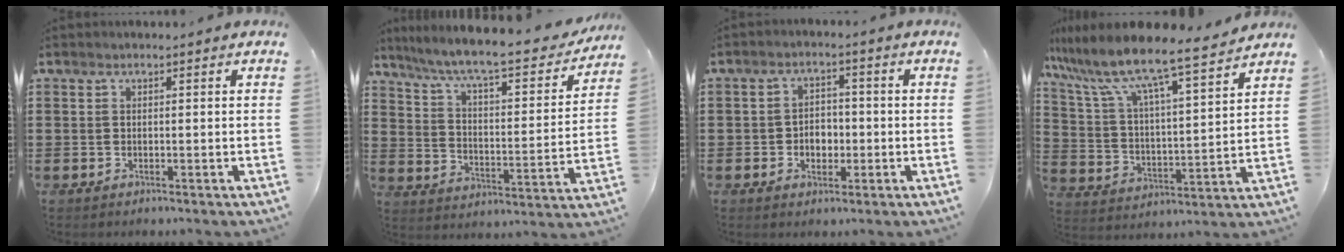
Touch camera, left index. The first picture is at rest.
{"total": 8.4, "force": [7.0, 0.6, 4.5], "torque": [-0.114, -0.048, 0.116]}
{"total": 3.2, "force": [-1.0, 2.4, 1.9], "torque": [-0.033, 0.001, -0.025]}
{"total": 8.8, "force": [7.8, 0.3, 4.1], "torque": [-0.115, -0.056, 0.124]}